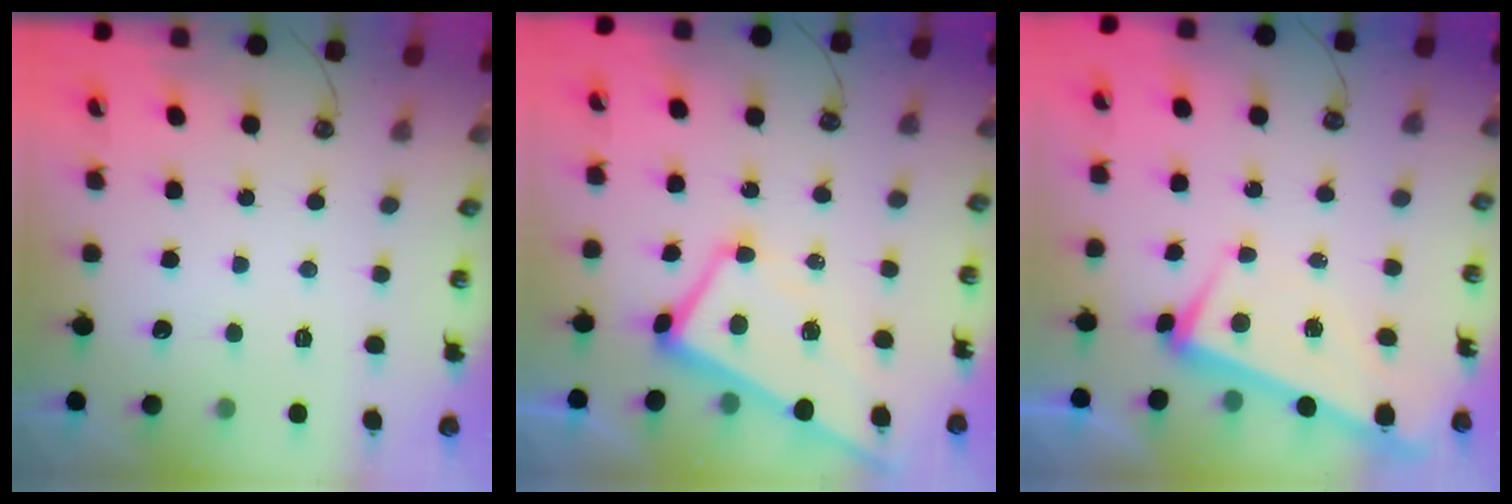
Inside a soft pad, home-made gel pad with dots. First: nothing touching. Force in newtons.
{"total": 2.6, "press": 2.5, "slide": 0.8}
{"total": 0.8, "press": 0.6, "slide": 0.6}